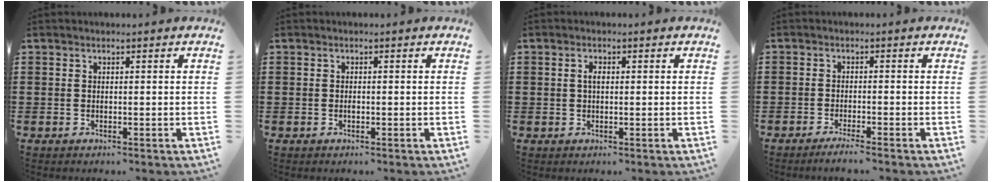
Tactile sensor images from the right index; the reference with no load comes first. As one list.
[{"total": 0.7, "force": [-0.2, 0.1, 0.7], "torque": [-0.015, -0.007, -0.002]}, {"total": 1.5, "force": [0.2, 0.6, 1.3], "torque": [-0.027, 0.004, 0.001]}, {"total": 1.9, "force": [-1.7, -0.3, 0.7], "torque": [-0.010, -0.003, -0.031]}]